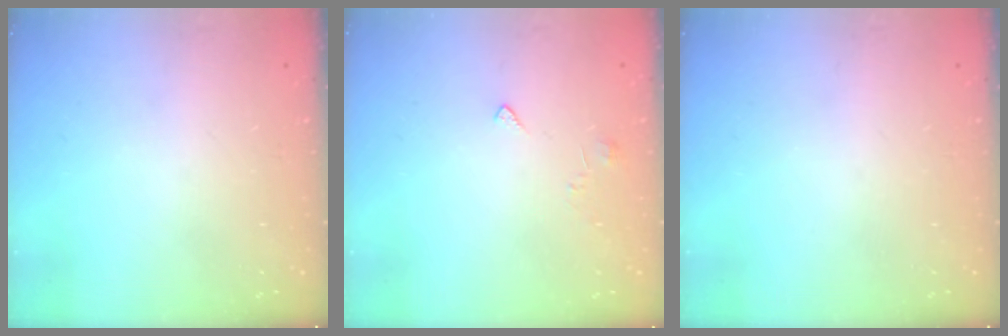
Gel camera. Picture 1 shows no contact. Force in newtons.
{"total": 2.0, "press": 2.0, "slide": 0.4}
{"total": 0.0}